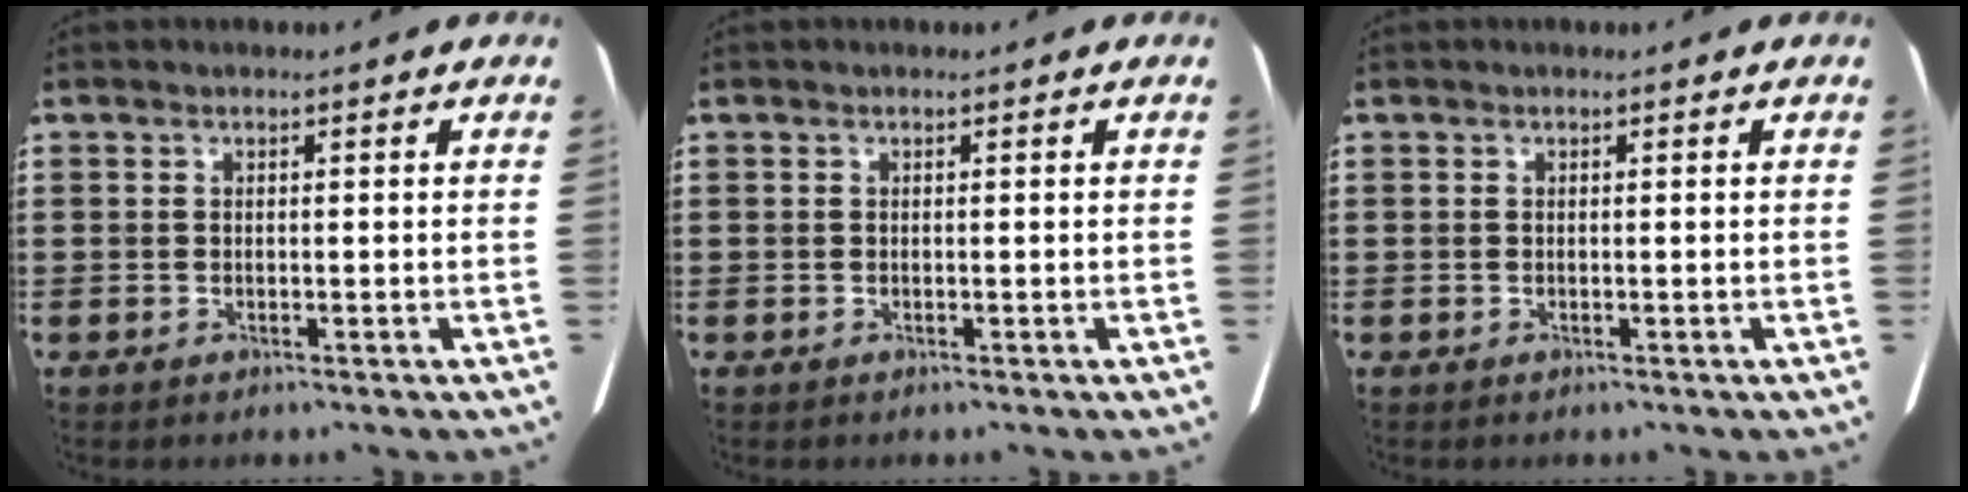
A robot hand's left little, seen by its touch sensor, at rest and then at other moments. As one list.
[{"total": 0.0}, {"total": 0.0}]